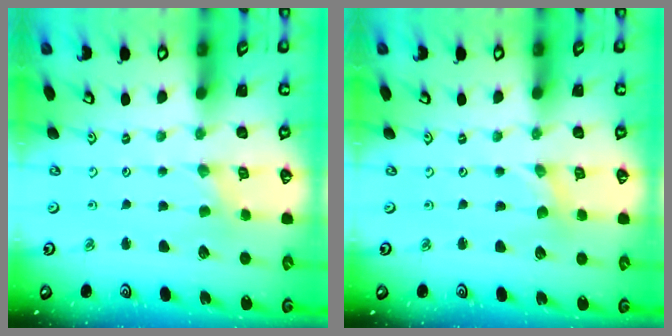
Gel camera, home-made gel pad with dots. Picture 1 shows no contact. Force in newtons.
{"total": 0.0}